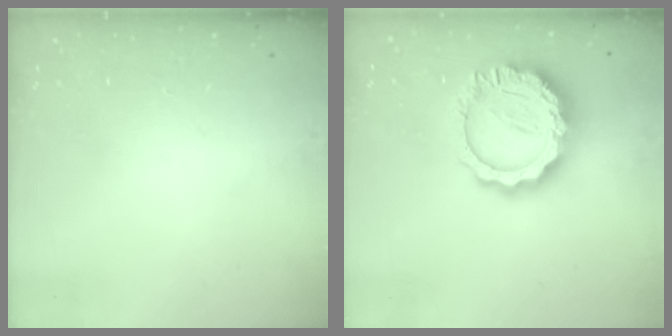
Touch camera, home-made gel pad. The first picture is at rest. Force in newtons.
{"total": 15.4, "press": 15.3, "slide": 1.2}